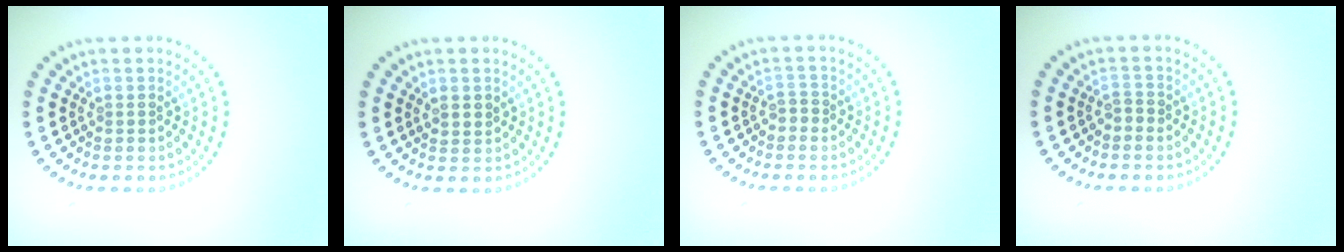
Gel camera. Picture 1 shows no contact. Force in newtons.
{"total": 1.1, "press": 1.0, "slide": 0.6}
{"total": 0.9, "press": 0.8, "slide": 0.5}
{"total": 1.0, "press": 0.8, "slide": 0.5}